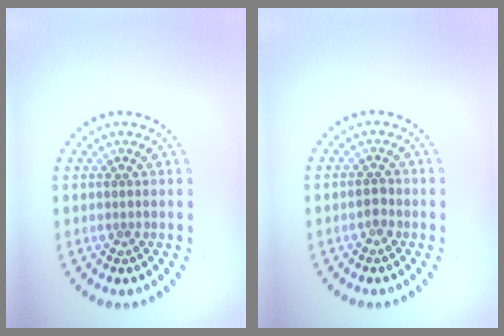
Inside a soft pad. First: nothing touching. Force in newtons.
{"total": 1.1, "press": 1.1, "slide": 0.2}